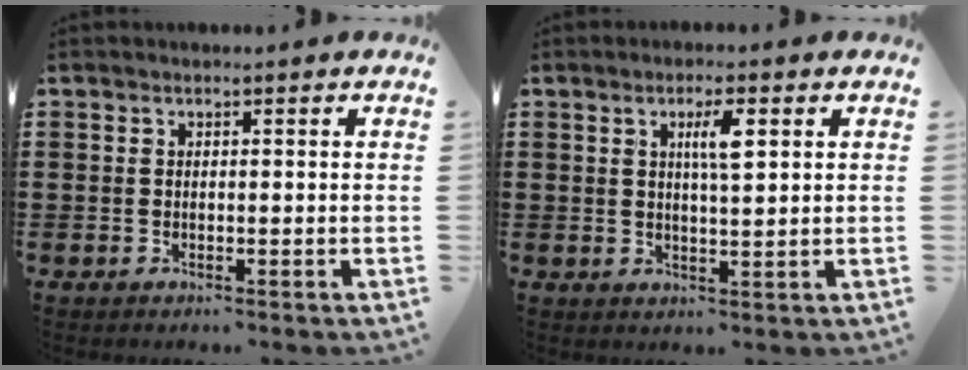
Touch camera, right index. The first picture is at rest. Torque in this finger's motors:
{"motor_torque": [0.91, 0.16, 0.29, 0.07]}